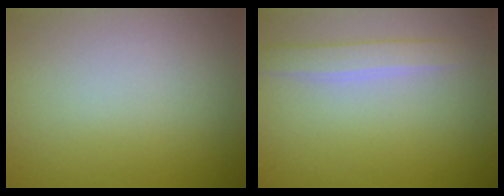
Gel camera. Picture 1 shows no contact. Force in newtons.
{"total": 2.1, "press": 2.1, "slide": 0.2}